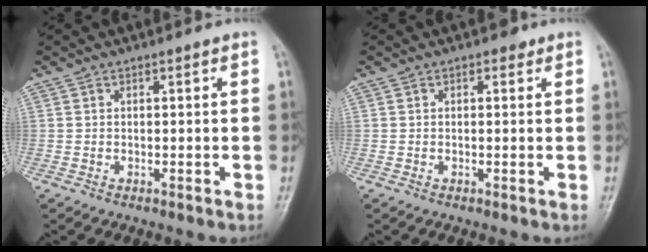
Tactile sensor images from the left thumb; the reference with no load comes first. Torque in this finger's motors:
{"motor_torque": [0.42, -0.41, 0.06, -0.08, -0.01]}